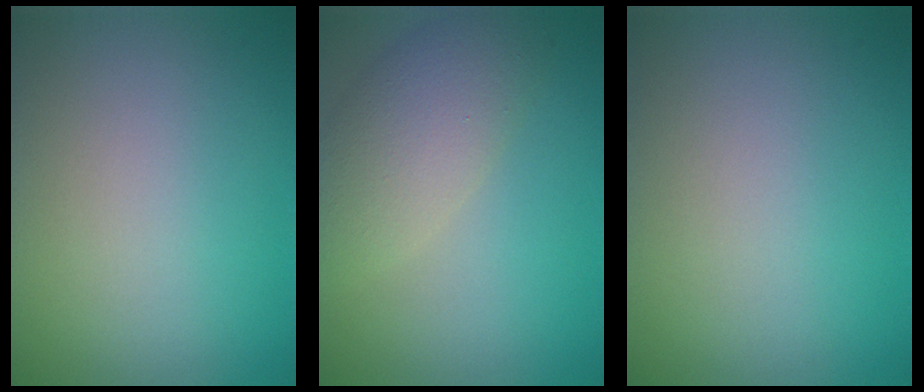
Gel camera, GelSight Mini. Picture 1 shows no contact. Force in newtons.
{"total": 4.7, "press": 4.6, "slide": 0.5}
{"total": 0.0}